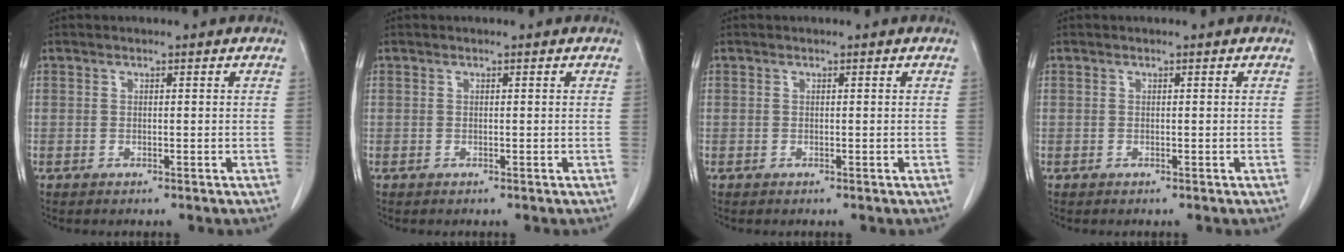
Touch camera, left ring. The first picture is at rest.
{"total": 0.0}
{"total": 0.0}
{"total": 0.0}